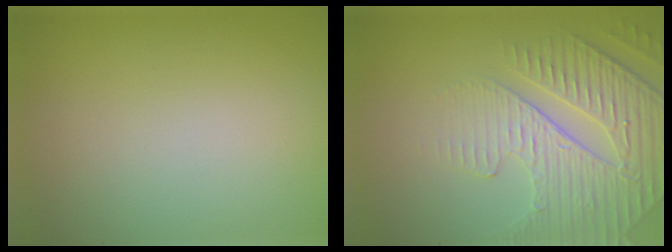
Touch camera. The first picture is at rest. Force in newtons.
{"total": 4.6, "press": 4.3, "slide": 1.6}